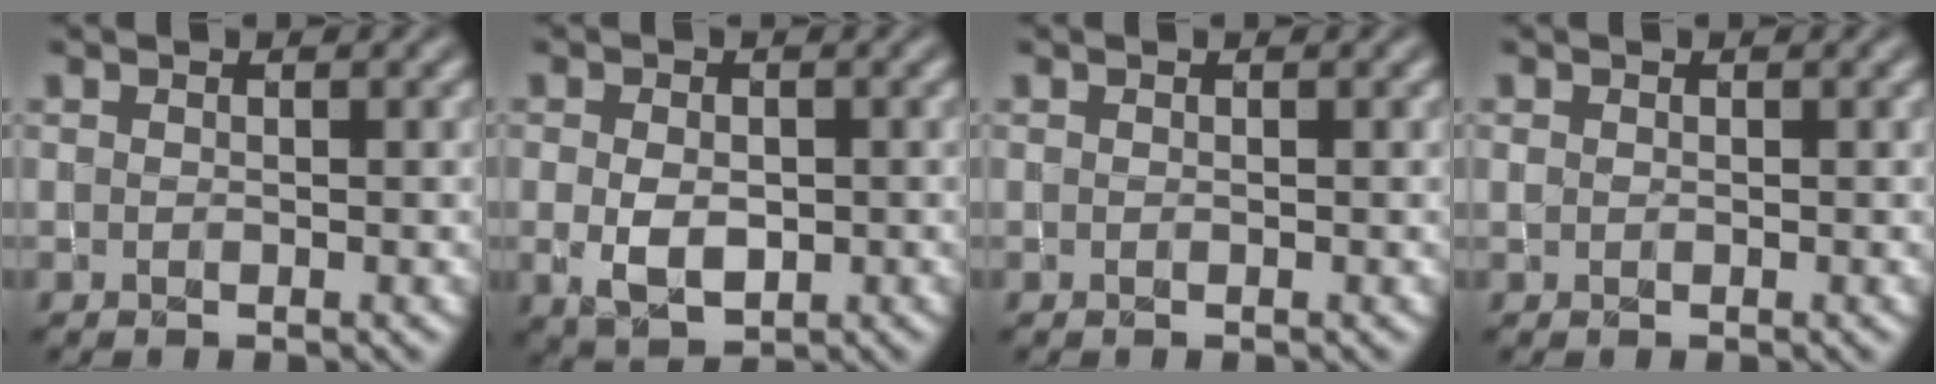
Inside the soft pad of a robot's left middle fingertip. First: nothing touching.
{"total": 3.0, "force": [-0.3, 2.1, 2.0], "torque": [-0.041, -0.001, -0.002]}
{"total": 0.0}
{"total": 0.0}